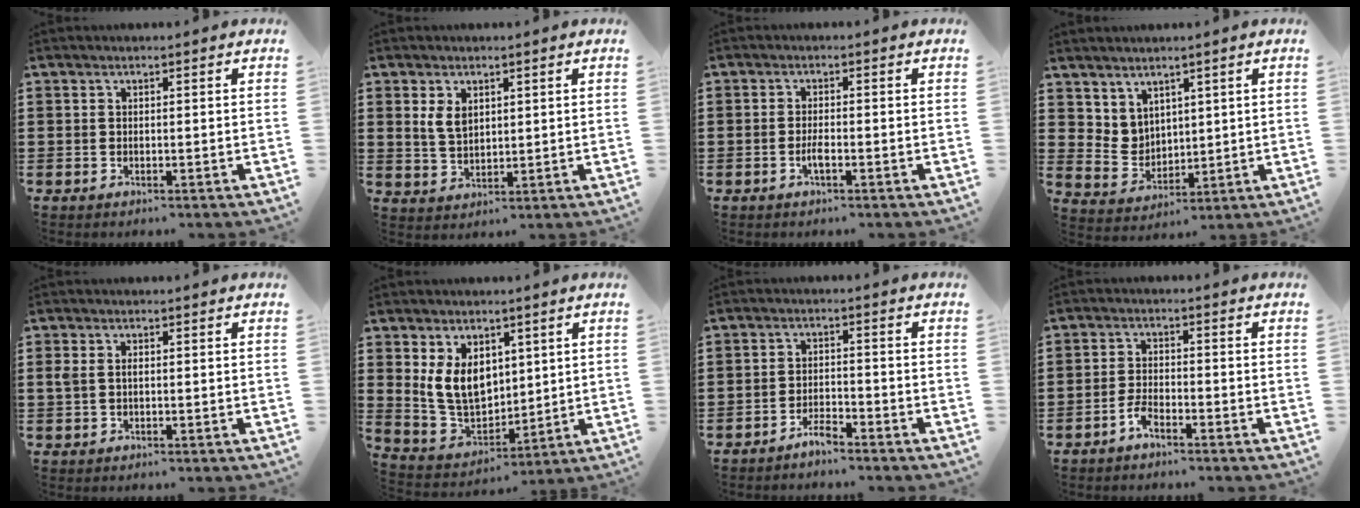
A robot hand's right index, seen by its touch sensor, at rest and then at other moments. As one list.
[{"total": 3.5, "force": [1.5, 2.3, 2.2], "torque": [-0.051, 0.008, 0.027]}, {"total": 2.2, "force": [-0.9, 0.5, 2.0], "torque": [-0.043, -0.002, -0.018]}, {"total": 4.5, "force": [3.4, 2.8, 0.4], "torque": [-0.027, -0.006, 0.066]}, {"total": 1.5, "force": [0.1, 0.8, 1.3], "torque": [-0.035, 0.002, -0.001]}, {"total": 8.6, "force": [2.7, 6.4, 5.2], "torque": [-0.137, 0.005, 0.052]}, {"total": 2.8, "force": [-2.7, 0.4, 0.8], "torque": [-0.021, 0.006, -0.053]}, {"total": 2.9, "force": [-2.2, 0.8, 1.6], "torque": [-0.038, 0.003, -0.045]}]